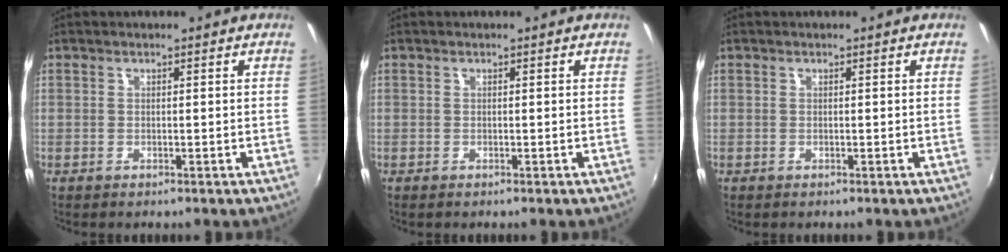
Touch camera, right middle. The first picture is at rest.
{"total": 0.0}
{"total": 0.0}